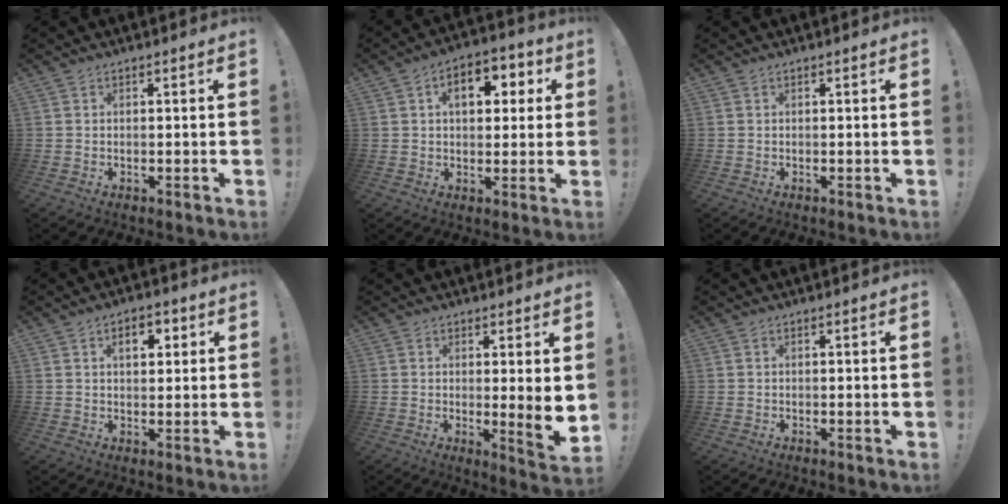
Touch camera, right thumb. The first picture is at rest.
{"total": 9.5, "force": [2.3, 6.3, 6.7], "torque": [-0.090, 0.007, 0.034]}
{"total": 0.0}
{"total": 5.4, "force": [1.9, 3.3, 3.8], "torque": [-0.043, -0.003, 0.025]}
{"total": 6.2, "force": [0.8, 0.0, 6.2], "torque": [-0.080, -0.027, 0.015]}
{"total": 0.0}